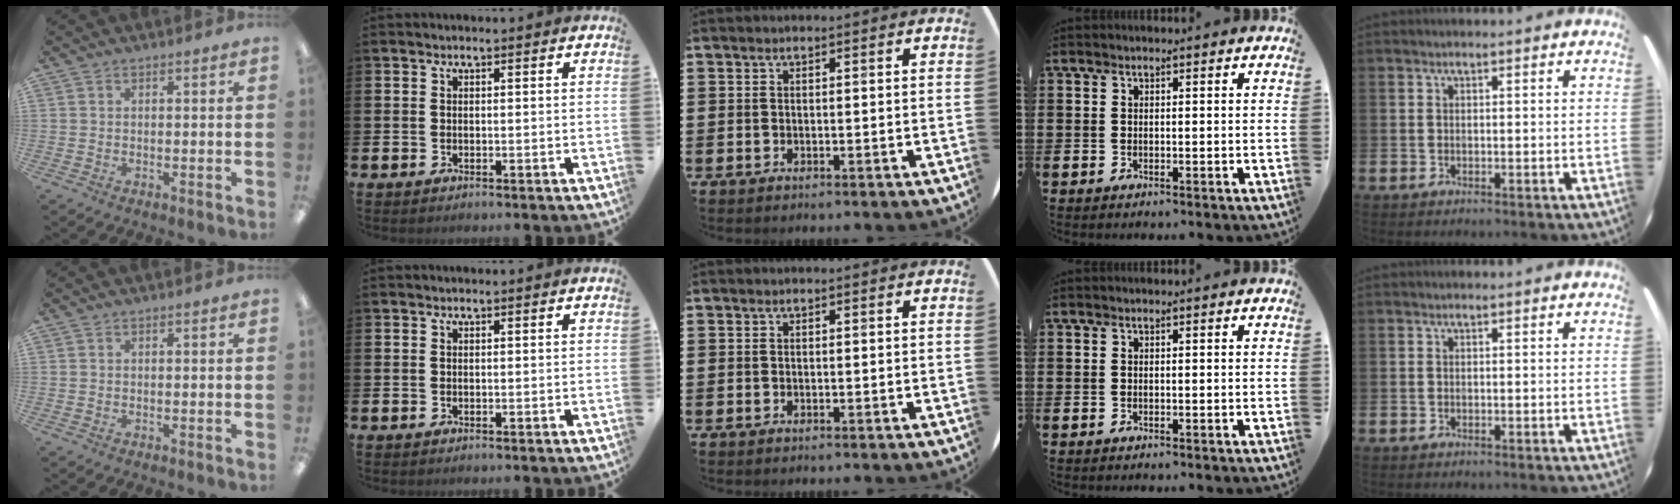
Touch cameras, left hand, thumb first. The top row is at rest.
{}